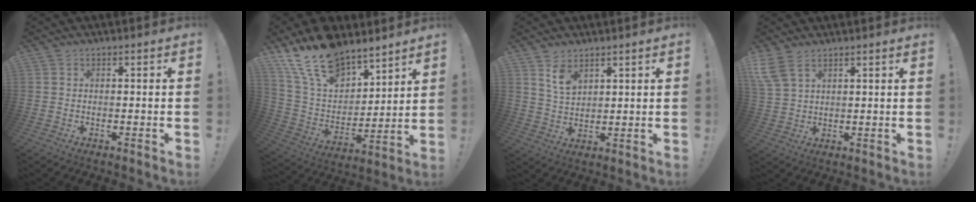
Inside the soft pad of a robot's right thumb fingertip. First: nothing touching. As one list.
[{"total": 18.8, "force": [14.6, 8.8, 7.9], "torque": [-0.167, -0.099, 0.271]}, {"total": 6.7, "force": [4.5, 3.8, 3.2], "torque": [-0.046, -0.025, 0.081]}, {"total": 6.4, "force": [4.7, 2.5, 3.6], "torque": [-0.071, -0.017, 0.094]}]